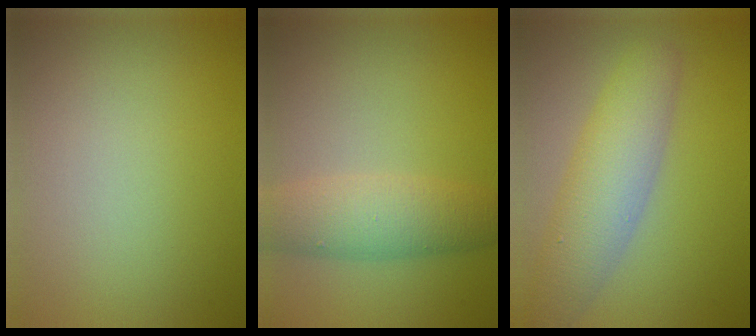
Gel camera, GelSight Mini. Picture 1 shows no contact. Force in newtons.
{"total": 4.3, "press": 4.3, "slide": 0.1}
{"total": 5.5, "press": 5.5, "slide": 0.2}